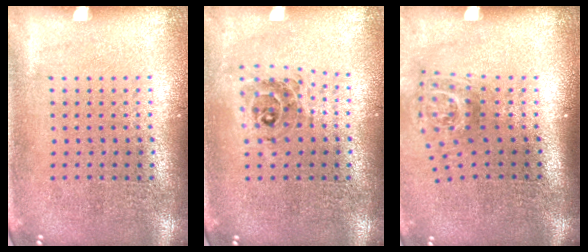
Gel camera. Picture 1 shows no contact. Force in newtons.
{"total": 0.6, "press": 0.6, "slide": 0.2}
{"total": 1.8, "press": 1.2, "slide": 1.3}